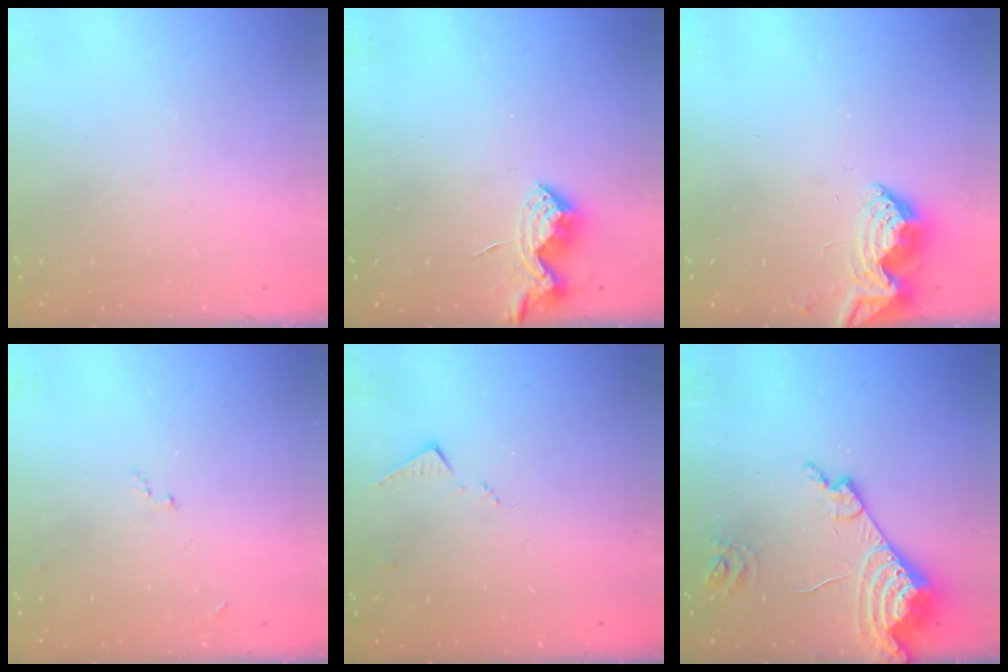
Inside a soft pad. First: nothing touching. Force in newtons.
{"total": 8.7, "press": 8.7, "slide": 0.1}
{"total": 8.1, "press": 8.1, "slide": 0.6}
{"total": 9.6, "press": 9.6, "slide": 1.2}
{"total": 6.8, "press": 6.8, "slide": 0.8}
{"total": 13.6, "press": 13.6, "slide": 1.5}